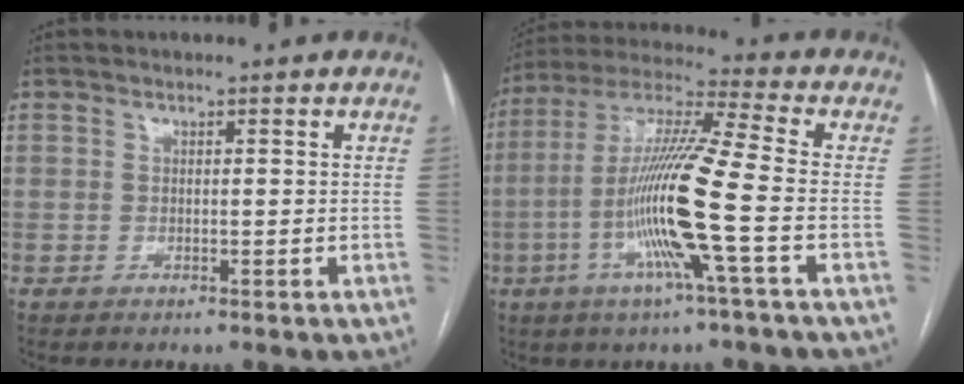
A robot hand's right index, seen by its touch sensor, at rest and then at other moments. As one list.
[{"total": 15.8, "force": [-4.1, -1.1, 15.2], "torque": [-0.301, -0.007, -0.090]}]